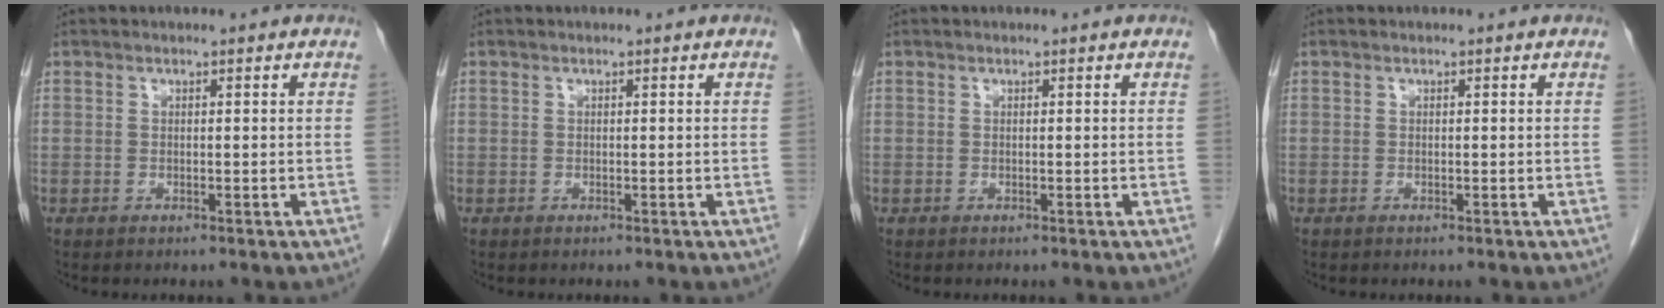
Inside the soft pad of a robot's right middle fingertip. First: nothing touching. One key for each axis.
{"total": 0.0}
{"total": 0.0}
{"total": 0.0}